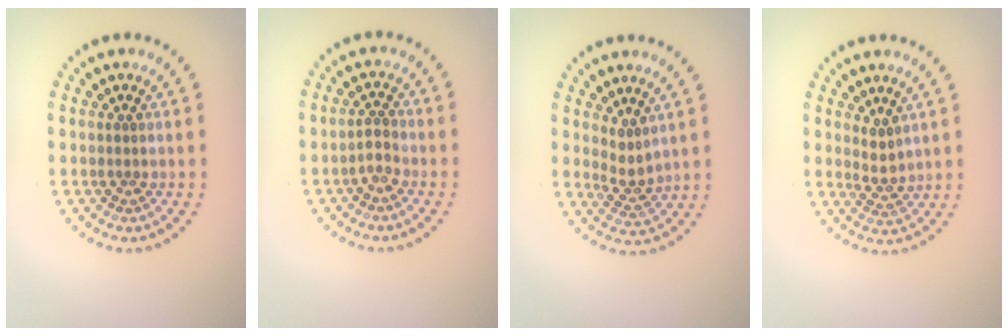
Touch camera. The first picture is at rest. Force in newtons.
{"total": 1.2, "press": 0.9, "slide": 0.7}
{"total": 2.0, "press": 1.5, "slide": 1.3}
{"total": 1.7, "press": 1.3, "slide": 1.1}